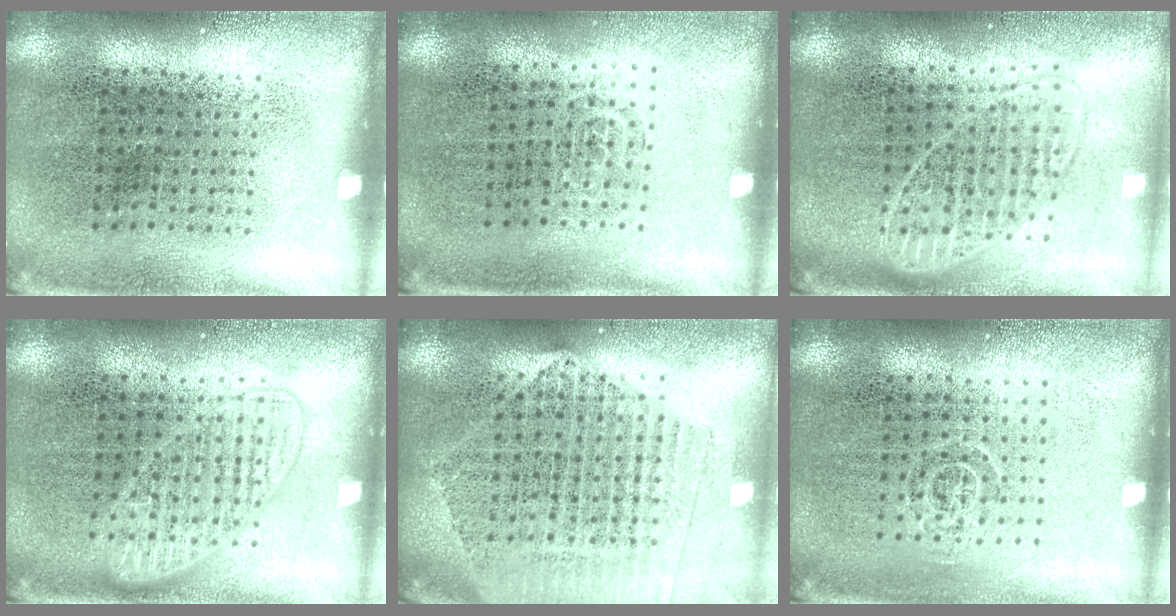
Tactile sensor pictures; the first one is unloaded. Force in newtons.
{"total": 0.6, "press": 0.4, "slide": 0.4}
{"total": 1.8, "press": 1.4, "slide": 1.0}
{"total": 1.4, "press": 1.4, "slide": 0.3}
{"total": 2.1, "press": 1.9, "slide": 0.9}
{"total": 0.7, "press": 0.6, "slide": 0.5}